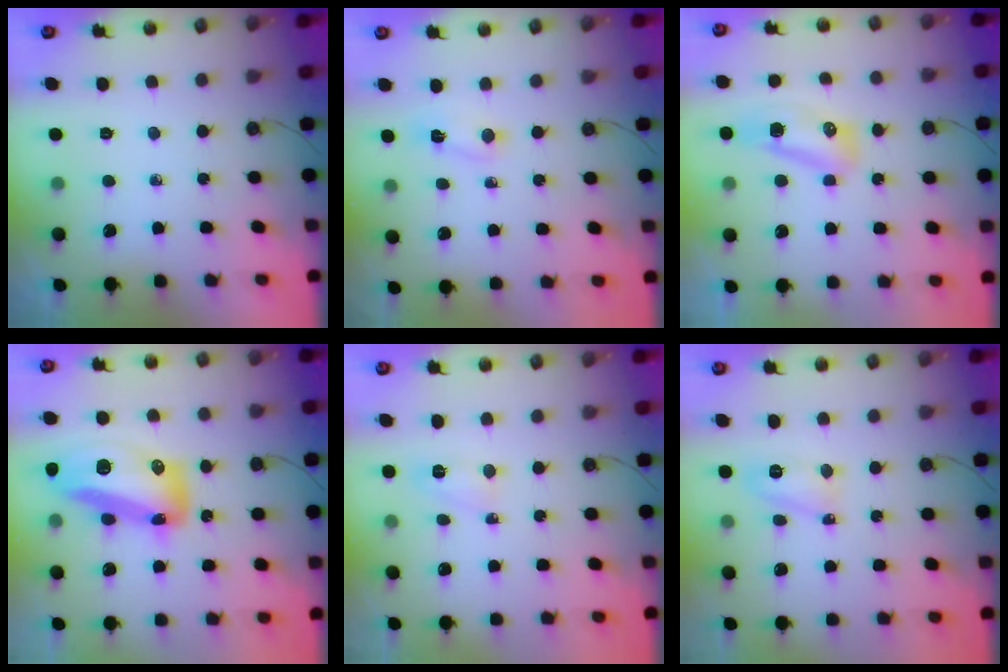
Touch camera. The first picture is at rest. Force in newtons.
{"total": 3.3, "press": 3.2, "slide": 0.7}
{"total": 9.4, "press": 9.1, "slide": 2.2}
{"total": 18.3, "press": 18.2, "slide": 1.6}
{"total": 4.0, "press": 3.9, "slide": 0.6}
{"total": 8.0, "press": 8.0, "slide": 0.7}